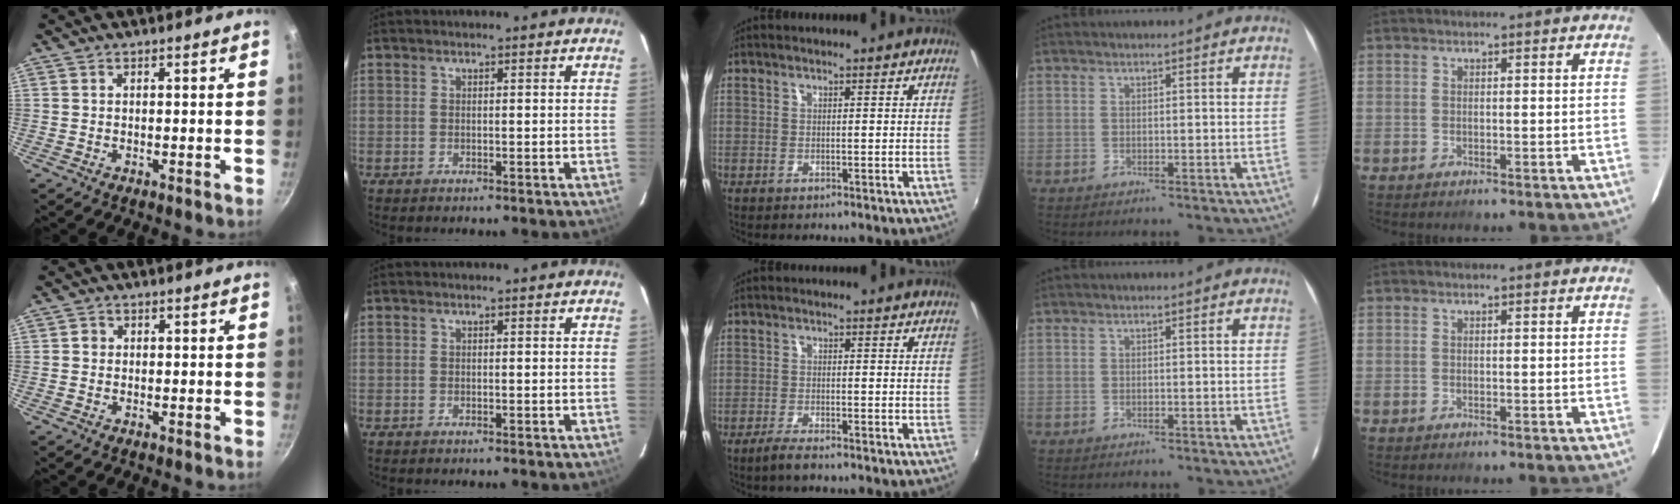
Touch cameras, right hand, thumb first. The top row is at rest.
{"thumb": {"total": 1.2, "force": [0.0, 1.1, 0.3], "torque": [-0.001, 0.003, -0.003]}, "middle": {"total": 2.7, "force": [-2.2, 0.2, 1.6], "torque": [-0.048, -0.005, -0.046]}}